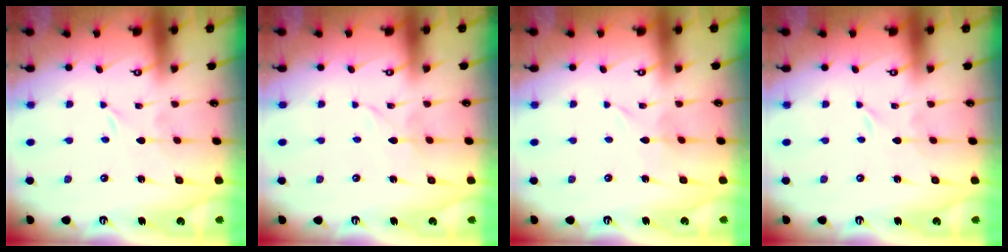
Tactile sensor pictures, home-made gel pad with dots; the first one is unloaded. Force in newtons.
{"total": 3.1, "press": 3.1, "slide": 0.3}
{"total": 2.6, "press": 2.6, "slide": 0.4}
{"total": 0.0}